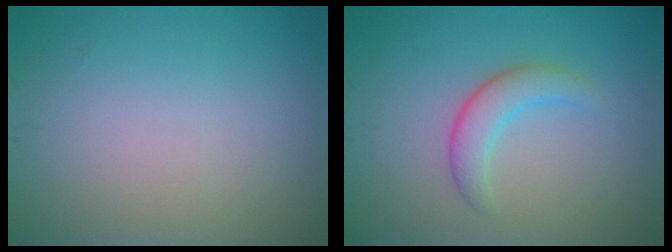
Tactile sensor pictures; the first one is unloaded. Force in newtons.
{"total": 2.8, "press": 2.8, "slide": 0.2}